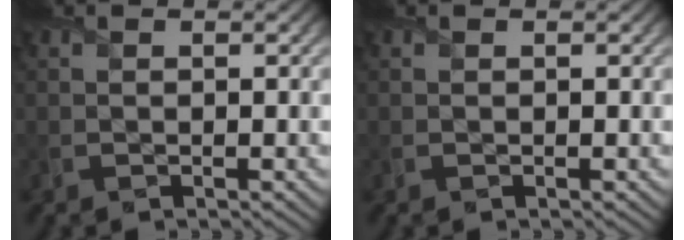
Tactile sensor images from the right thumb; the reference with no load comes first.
{"total": 0.0}